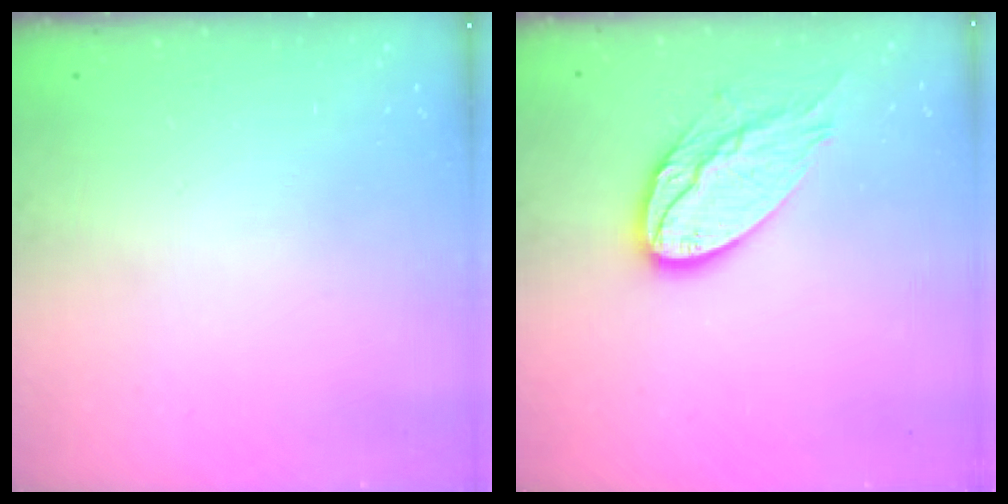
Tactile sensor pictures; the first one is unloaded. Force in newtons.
{"total": 12.9, "press": 12.9, "slide": 1.0}